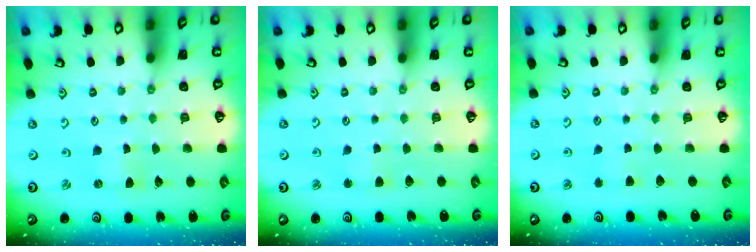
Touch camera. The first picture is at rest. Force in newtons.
{"total": 2.5, "press": 2.5, "slide": 0.3}
{"total": 2.7, "press": 2.6, "slide": 0.5}